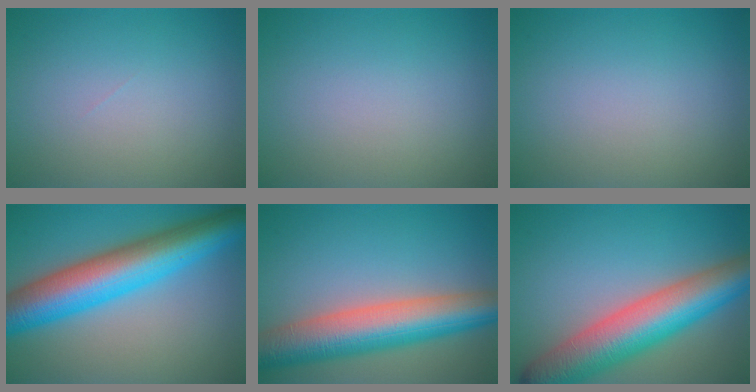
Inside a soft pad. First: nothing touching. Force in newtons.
{"total": 0.0}
{"total": 0.0}
{"total": 10.6, "press": 10.6, "slide": 0.1}
{"total": 9.7, "press": 9.7, "slide": 0.6}
{"total": 10.3, "press": 10.3, "slide": 0.4}